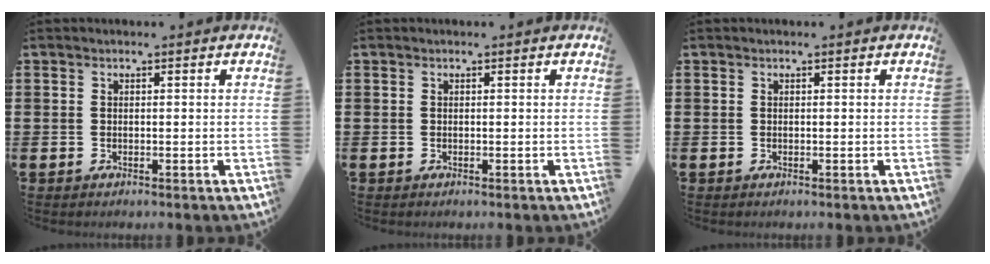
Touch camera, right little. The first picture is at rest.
{"total": 0.0}
{"total": 0.0}